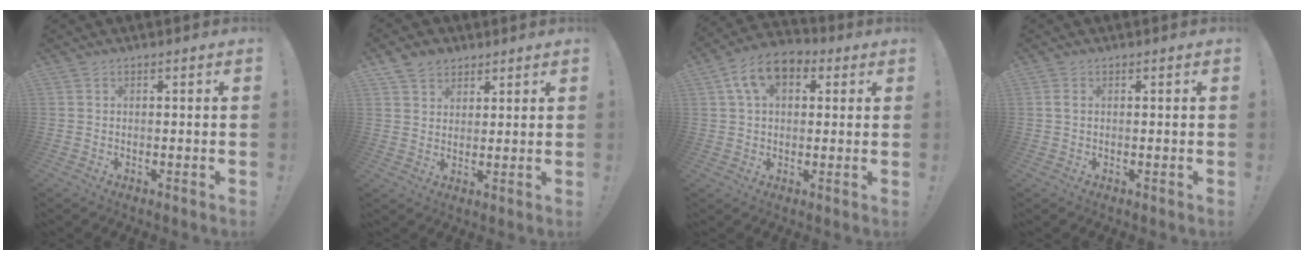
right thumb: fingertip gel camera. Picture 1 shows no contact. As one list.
[{"total": 5.5, "force": [3.7, 4.0, 0.9], "torque": [-0.018, -0.016, 0.071]}, {"total": 10.7, "force": [4.1, 6.9, 7.1], "torque": [-0.125, 0.007, 0.079]}, {"total": 1.2, "force": [0.3, 0.6, 0.9], "torque": [-0.015, 0.002, 0.004]}]